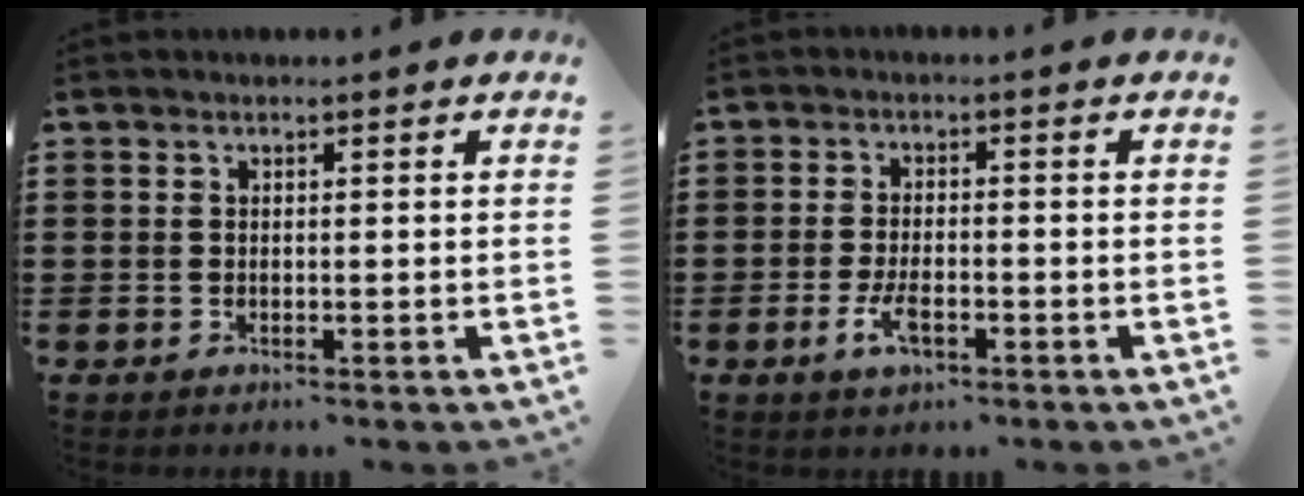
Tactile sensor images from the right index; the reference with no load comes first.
{"total": 4.1, "force": [-1.7, 1.7, 3.4], "torque": [-0.077, -0.005, -0.036]}